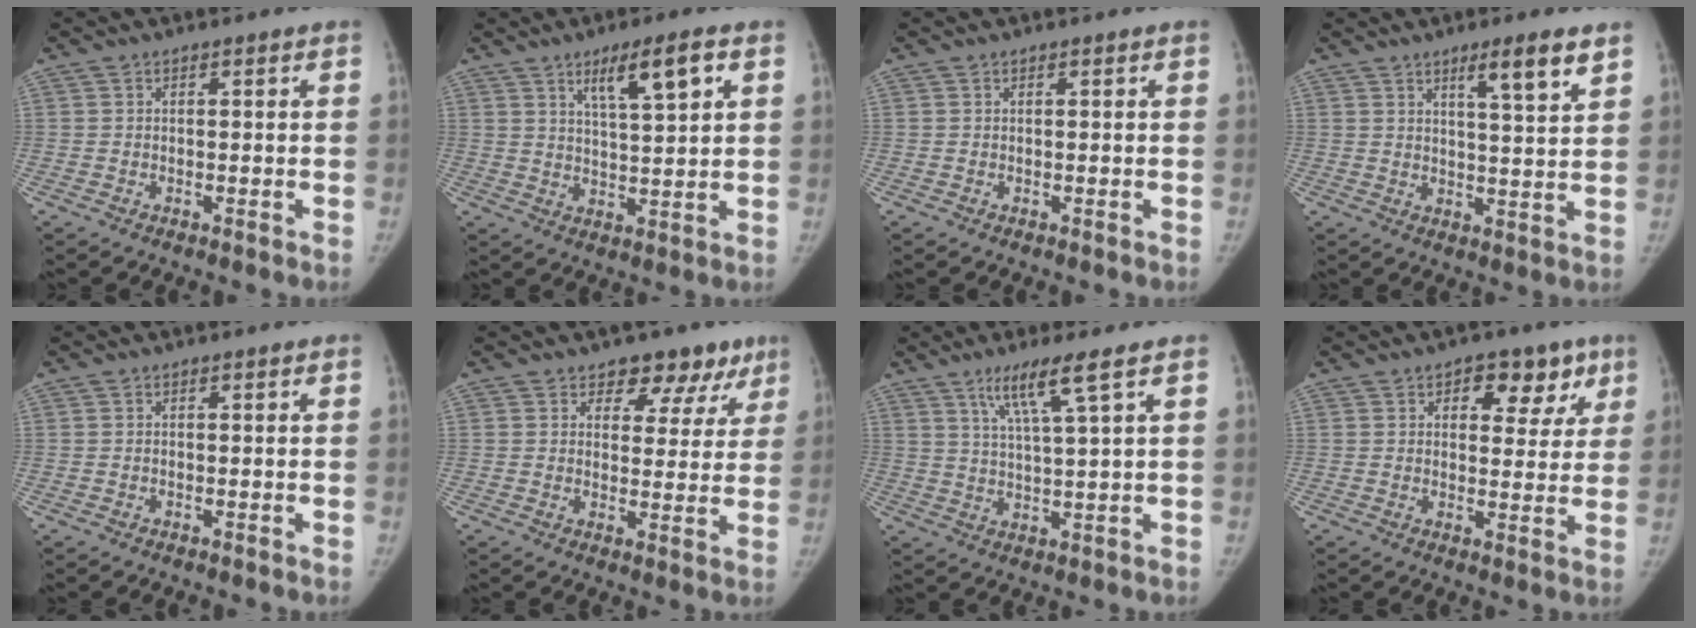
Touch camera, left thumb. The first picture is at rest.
{"total": 8.6, "force": [4.2, 1.6, 7.3], "torque": [-0.119, -0.018, 0.074]}
{"total": 0.0}
{"total": 7.2, "force": [4.5, 0.7, 5.6], "torque": [-0.083, -0.031, 0.071]}
{"total": 0.0}
{"total": 8.8, "force": [5.9, 5.8, 2.9], "torque": [0.015, -0.025, 0.065]}
{"total": 7.3, "force": [4.1, -0.4, 6.0], "torque": [-0.117, -0.022, 0.086]}
{"total": 9.1, "force": [4.5, 5.8, 5.3], "torque": [-0.016, -0.011, 0.052]}